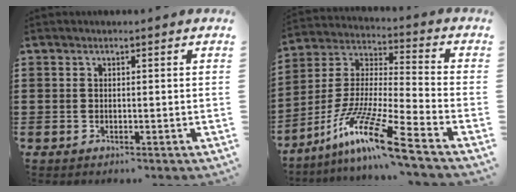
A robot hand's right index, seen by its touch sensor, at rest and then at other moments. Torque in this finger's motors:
{"motor_torque": [-0.20, 0.65, 0.86, 0.17]}